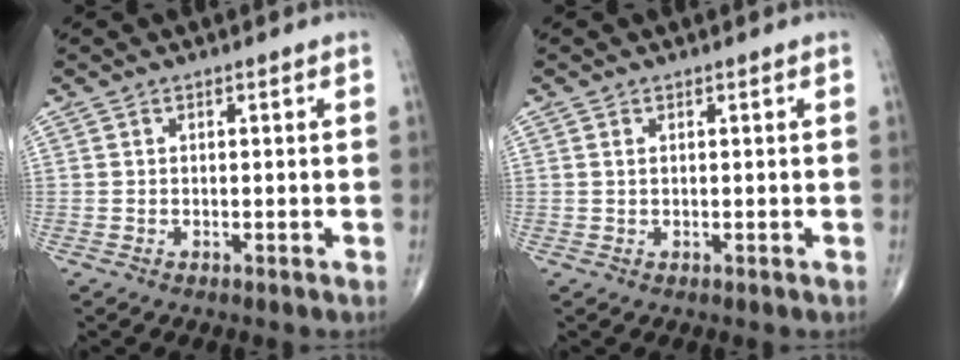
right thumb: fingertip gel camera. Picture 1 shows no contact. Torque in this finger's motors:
{"motor_torque": [-0.70, 0.02, 0.00, 0.30, -0.03]}